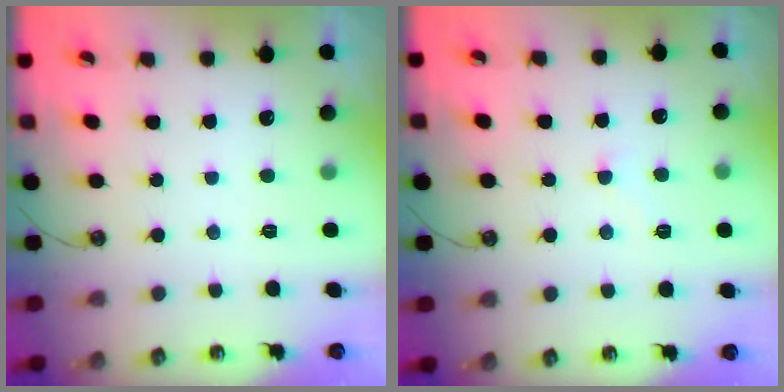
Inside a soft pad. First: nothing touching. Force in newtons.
{"total": 4.2, "press": 4.2, "slide": 0.2}